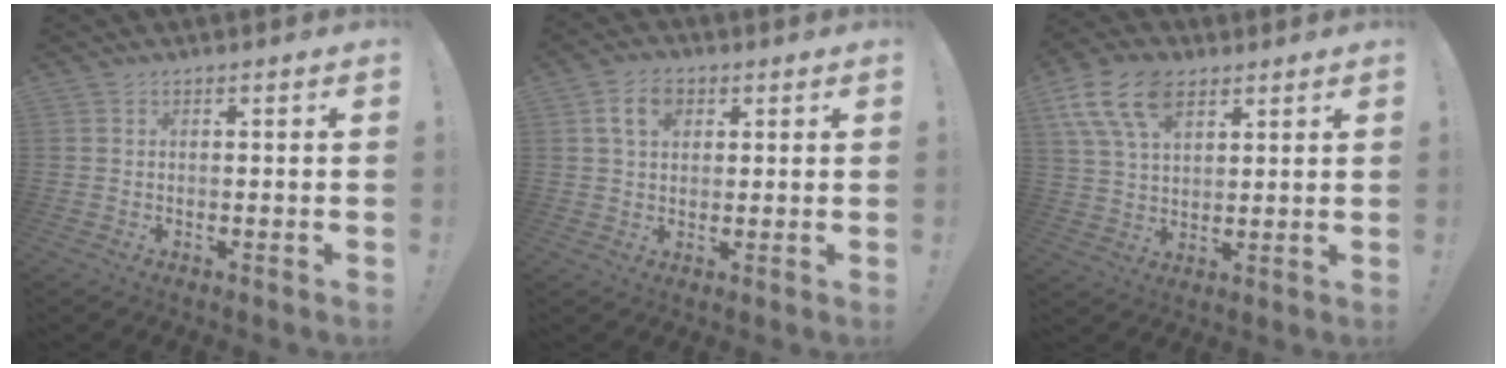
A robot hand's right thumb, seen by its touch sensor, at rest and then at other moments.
{"total": 7.4, "force": [2.7, 5.2, 4.5], "torque": [-0.070, 0.005, 0.049]}
{"total": 14.1, "force": [7.5, 8.3, 8.7], "torque": [-0.168, -0.020, 0.142]}